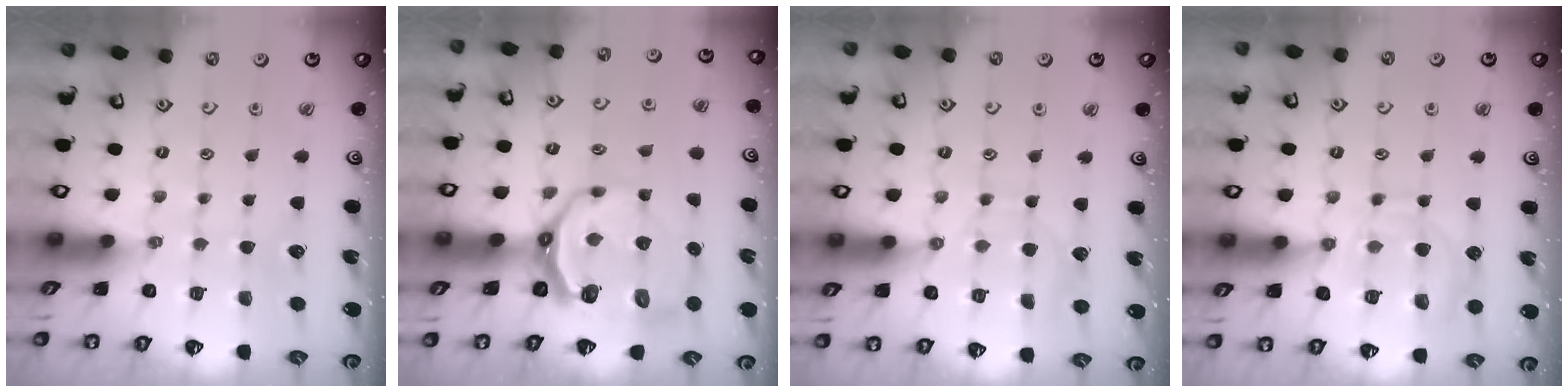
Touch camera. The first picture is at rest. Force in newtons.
{"total": 10.0, "press": 9.1, "slide": 4.2}
{"total": 3.7, "press": 3.6, "slide": 0.4}
{"total": 11.5, "press": 11.4, "slide": 1.2}